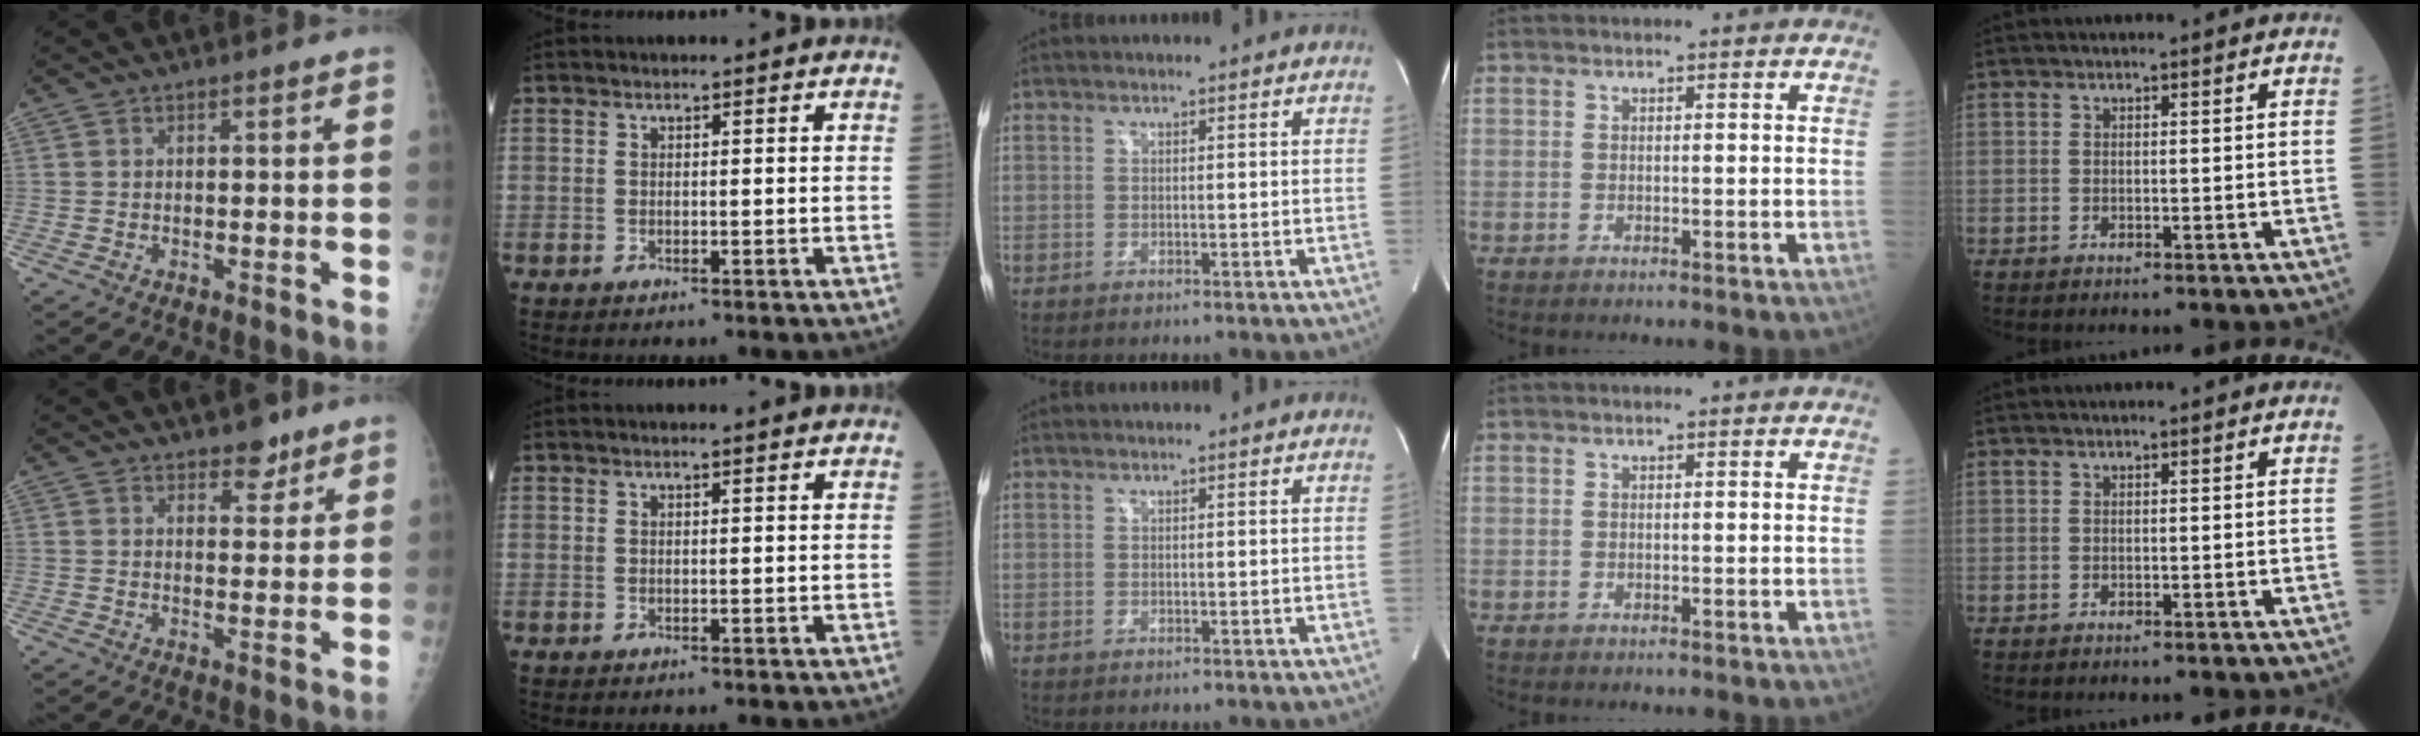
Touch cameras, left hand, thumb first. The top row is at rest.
{"thumb": {"total": 4.3, "force": [3.2, 2.2, 1.9], "torque": [-0.002, -0.020, 0.046]}, "index": {"total": 0.8, "force": [0.6, -0.1, 0.5], "torque": [-0.011, 0.004, 0.010]}}